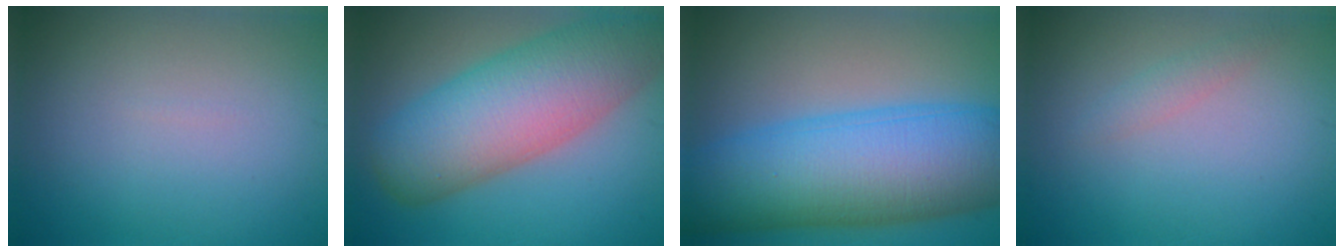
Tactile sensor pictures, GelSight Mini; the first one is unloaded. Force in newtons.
{"total": 10.9, "press": 10.9, "slide": 0.8}
{"total": 13.8, "press": 13.8, "slide": 0.3}
{"total": 1.2, "press": 1.2, "slide": 0.0}